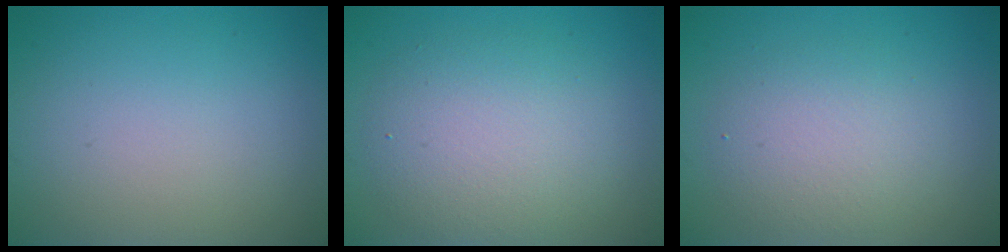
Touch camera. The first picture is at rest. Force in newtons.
{"total": 5.1, "press": 5.1, "slide": 0.5}
{"total": 3.4, "press": 3.4, "slide": 0.2}